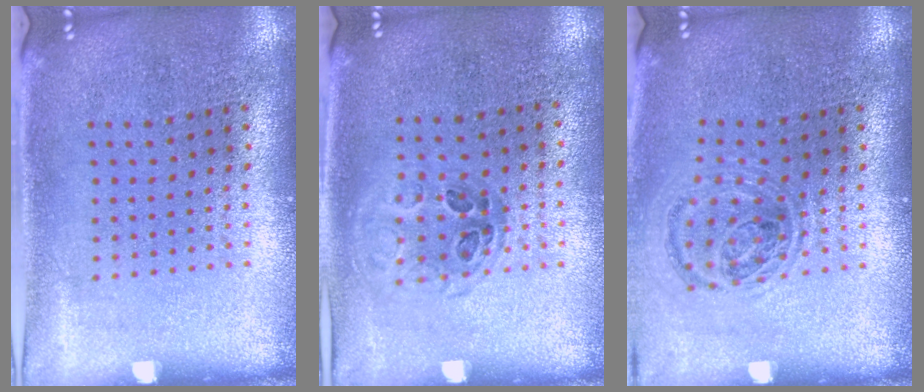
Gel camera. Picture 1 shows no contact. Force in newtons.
{"total": 1.0, "press": 0.8, "slide": 0.5}
{"total": 0.9, "press": 0.9, "slide": 0.2}